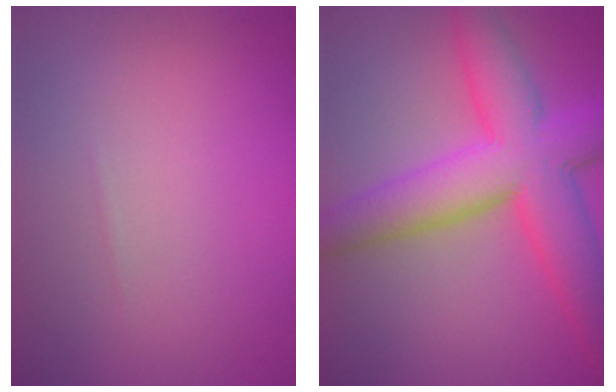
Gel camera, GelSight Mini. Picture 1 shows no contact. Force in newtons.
{"total": 9.3, "press": 9.3, "slide": 0.3}